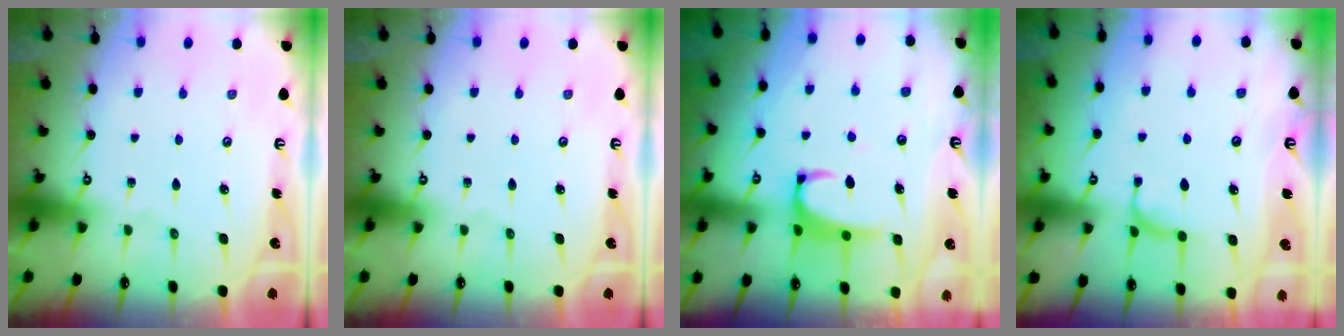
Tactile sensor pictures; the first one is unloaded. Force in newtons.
{"total": 0.0}
{"total": 2.4, "press": 2.3, "slide": 0.8}
{"total": 0.8, "press": 0.4, "slide": 0.7}